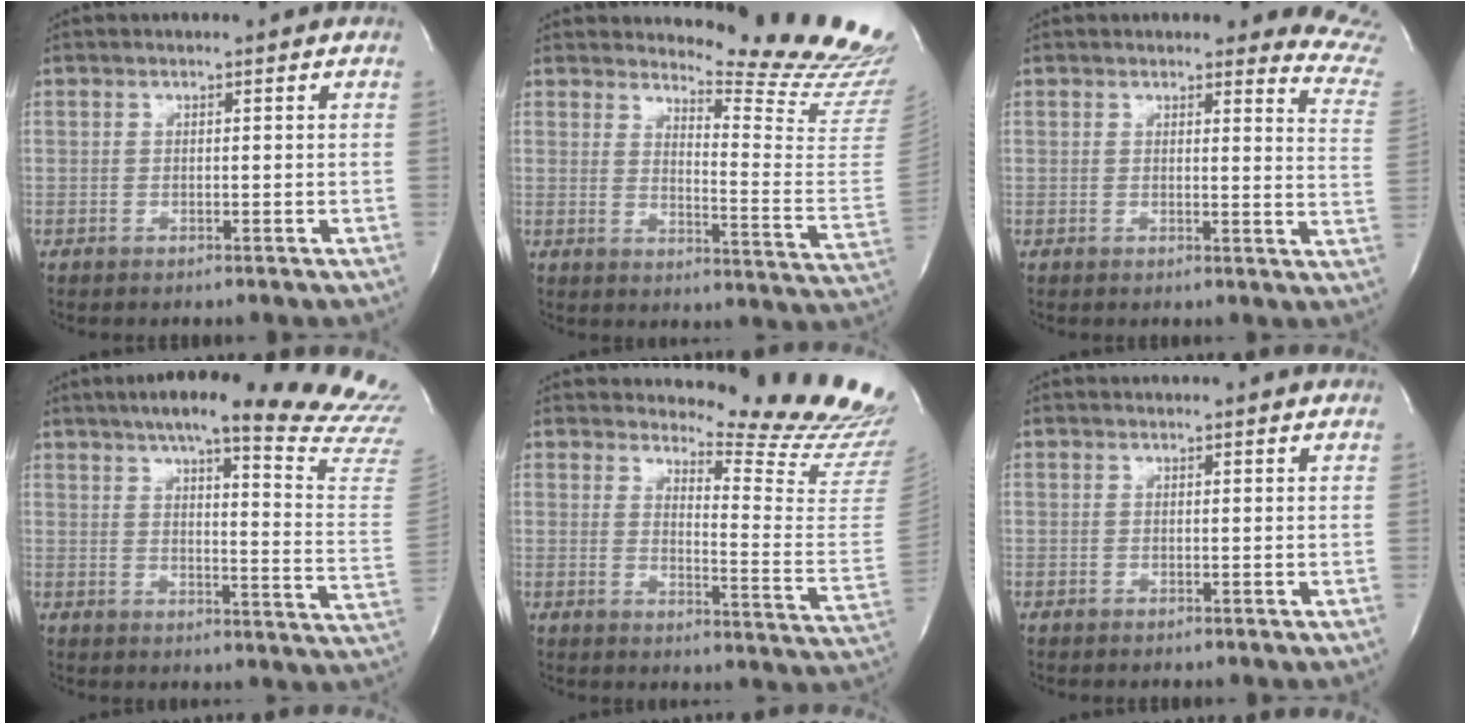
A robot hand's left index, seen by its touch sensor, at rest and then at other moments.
{"total": 16.5, "force": [16.0, -0.3, 4.2], "torque": [-0.061, -0.162, 0.176]}
{"total": 10.5, "force": [10.2, 1.2, 1.9], "torque": [0.013, -0.095, 0.062]}
{"total": 26.6, "force": [23.3, 0.9, 12.7], "torque": [-0.161, -0.099, 0.268]}
{"total": 16.5, "force": [16.0, 0.3, 4.0], "torque": [-0.051, -0.164, 0.171]}
{"total": 2.6, "force": [2.4, 0.8, 0.2], "torque": [-0.005, 0.016, 0.017]}